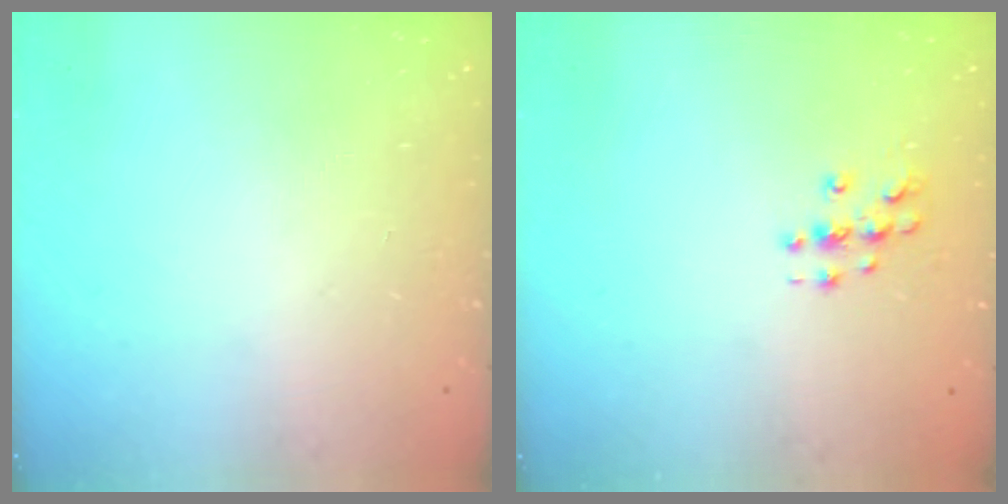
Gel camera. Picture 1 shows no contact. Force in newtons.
{"total": 3.9, "press": 3.9, "slide": 0.5}